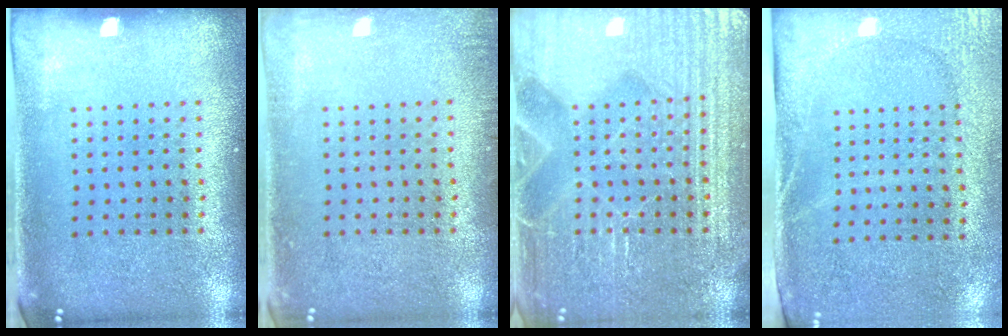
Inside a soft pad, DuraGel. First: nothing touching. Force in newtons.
{"total": 1.2, "press": 1.1, "slide": 0.2}
{"total": 4.5, "press": 4.5, "slide": 0.5}
{"total": 2.8, "press": 2.3, "slide": 1.6}